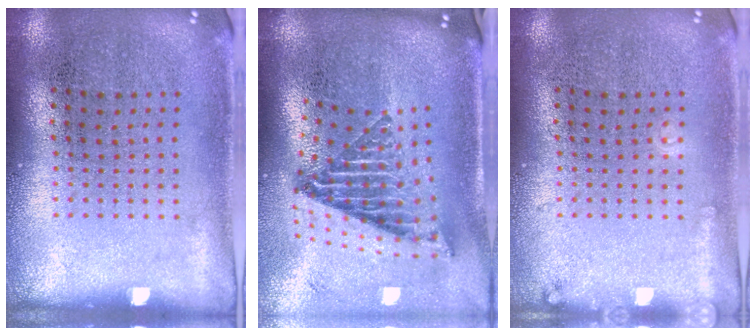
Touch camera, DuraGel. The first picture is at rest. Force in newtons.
{"total": 2.6, "press": 1.7, "slide": 1.9}
{"total": 0.9, "press": 0.9, "slide": 0.1}